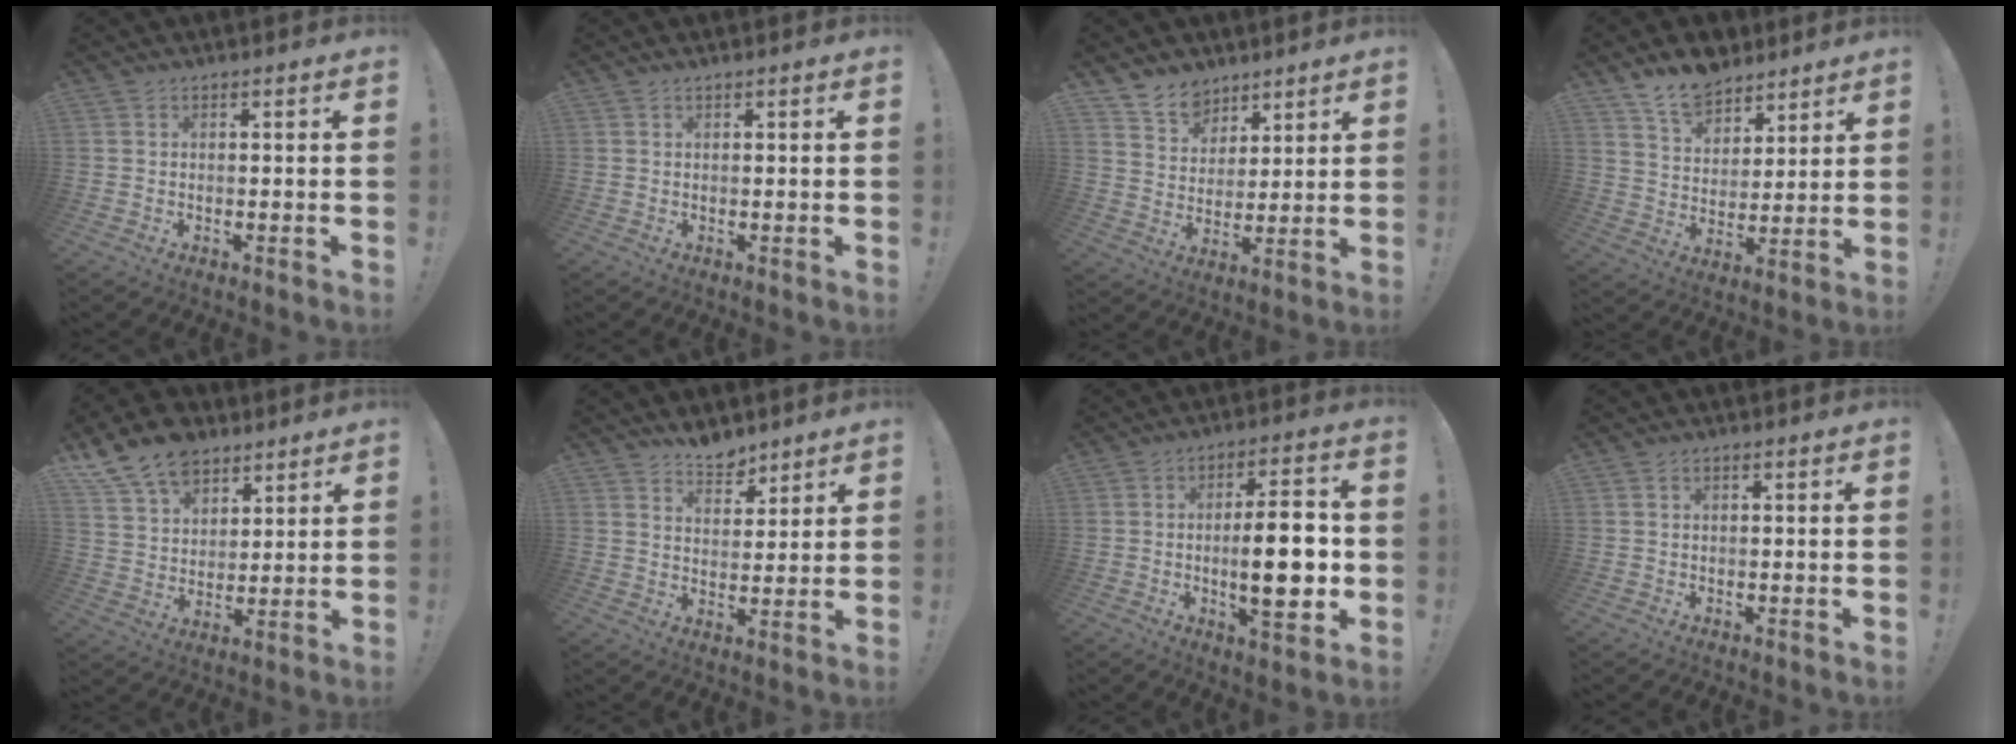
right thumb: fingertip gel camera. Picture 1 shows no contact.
{"total": 0.6, "force": [0.6, -0.2, 0.1], "torque": [0.005, -0.004, 0.010]}
{"total": 8.8, "force": [6.9, 5.5, 1.1], "torque": [-0.027, -0.057, 0.136]}
{"total": 11.6, "force": [9.6, 5.9, 3.1], "torque": [-0.062, -0.067, 0.185]}
{"total": 13.7, "force": [9.6, 8.4, 5.1], "torque": [-0.100, -0.057, 0.184]}
{"total": 6.9, "force": [6.1, 3.0, 1.3], "torque": [-0.010, -0.049, 0.115]}
{"total": 15.9, "force": [-1.3, 4.8, 15.1], "torque": [-0.227, -0.007, -0.027]}
{"total": 0.9, "force": [0.0, 0.7, 0.5], "torque": [-0.011, 0.004, 0.001]}